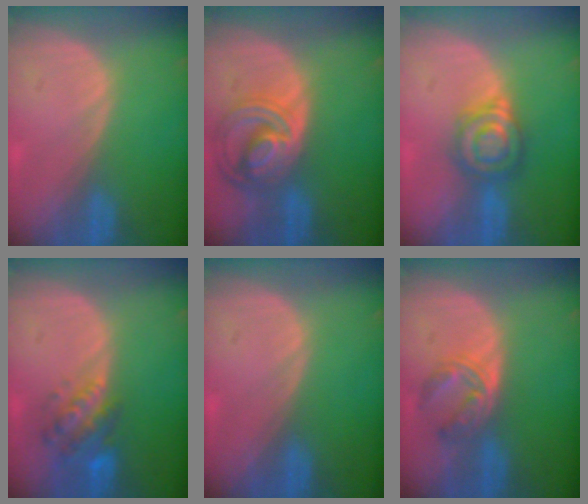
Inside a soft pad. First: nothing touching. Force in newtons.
{"total": 8.7, "press": 7.6, "slide": 4.3}
{"total": 6.3, "press": 6.3, "slide": 0.0}
{"total": 6.1, "press": 5.7, "slide": 2.3}
{"total": 0.0}
{"total": 5.5, "press": 4.9, "slide": 2.6}